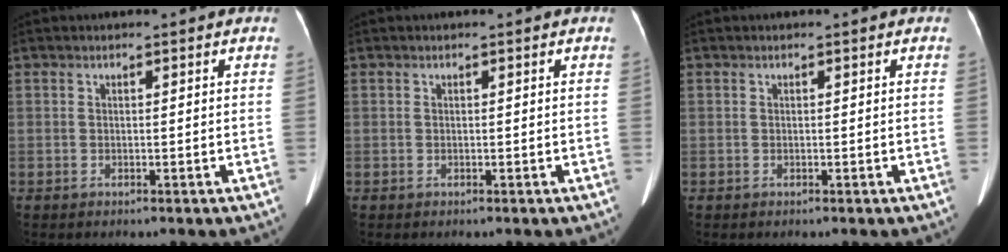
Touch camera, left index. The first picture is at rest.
{"total": 0.0}
{"total": 0.0}